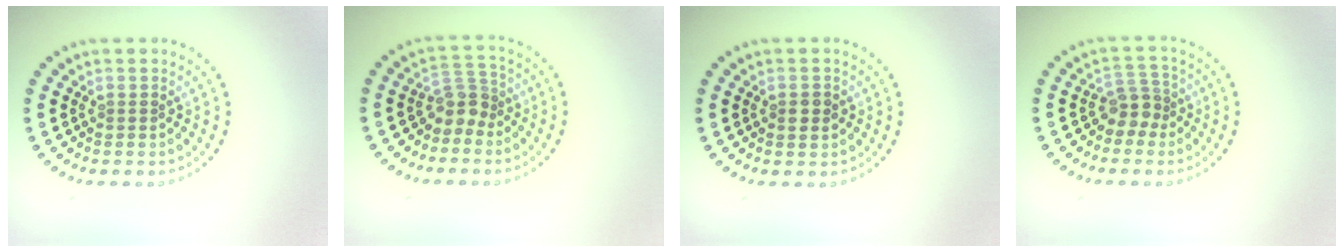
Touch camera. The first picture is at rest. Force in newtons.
{"total": 2.5, "press": 1.9, "slide": 1.6}
{"total": 1.4, "press": 1.4, "slide": 0.1}
{"total": 2.2, "press": 1.7, "slide": 1.4}